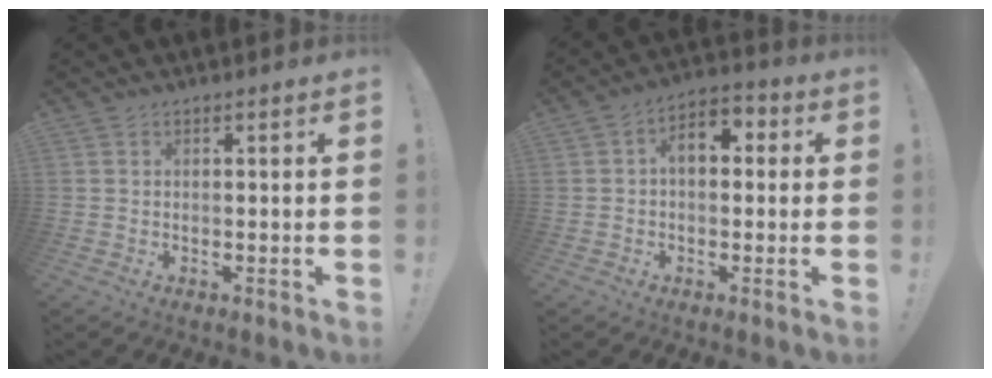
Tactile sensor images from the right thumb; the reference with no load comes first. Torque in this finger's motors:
{"motor_torque": [1.14, 1.59, 0.45, -0.51, 0.00]}